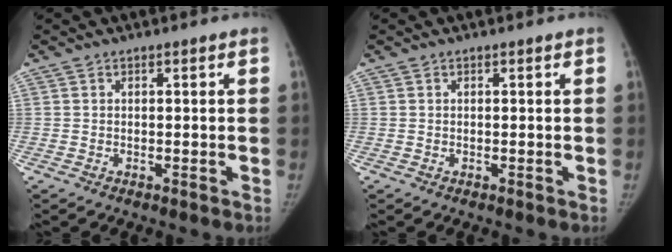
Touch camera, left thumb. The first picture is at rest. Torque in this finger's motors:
{"motor_torque": [0.00, 0.00, 0.17, -0.16, 0.00]}